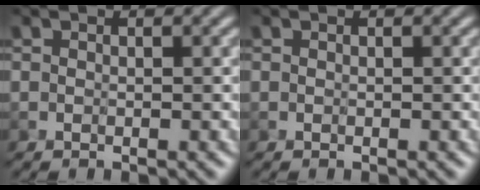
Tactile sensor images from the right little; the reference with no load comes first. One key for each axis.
{"total": 0.0}